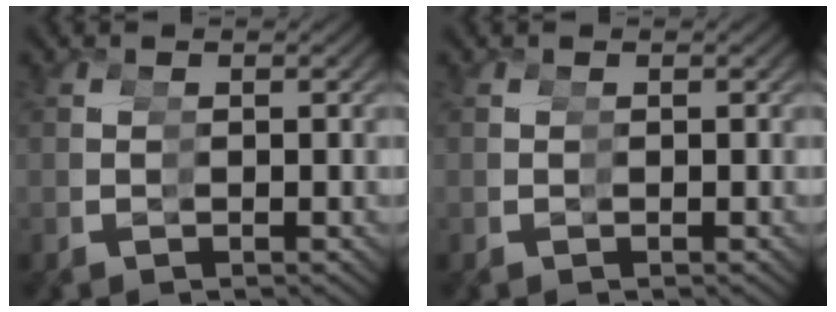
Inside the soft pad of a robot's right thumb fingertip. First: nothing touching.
{"total": 0.0}